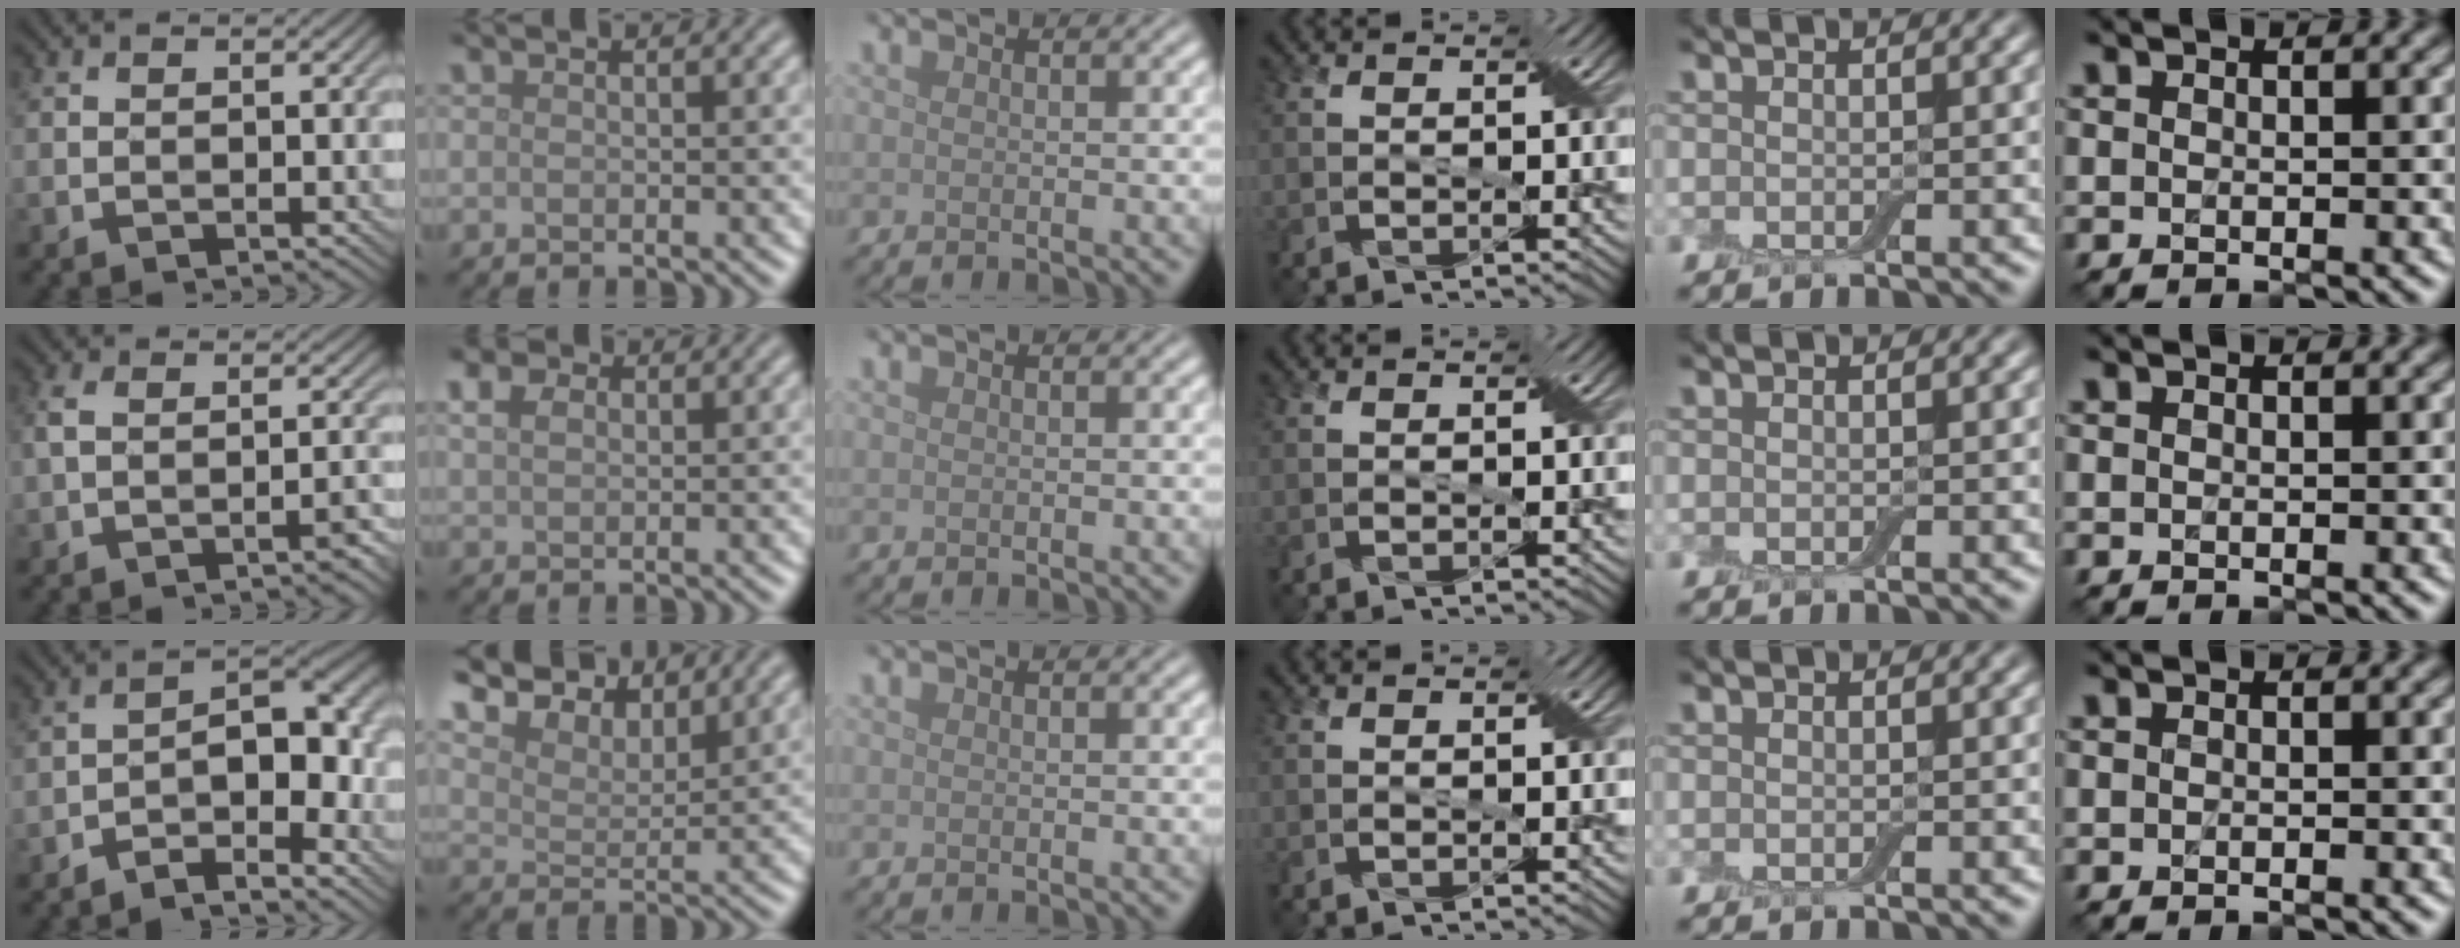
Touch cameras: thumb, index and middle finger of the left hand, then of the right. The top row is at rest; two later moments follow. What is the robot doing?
{"motion": "insert", "object": "backpack"}